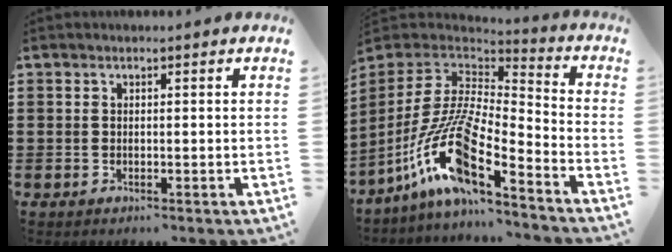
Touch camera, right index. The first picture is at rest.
{"total": 14.2, "force": [-8.1, 4.0, 10.9], "torque": [-0.245, -0.005, -0.167]}